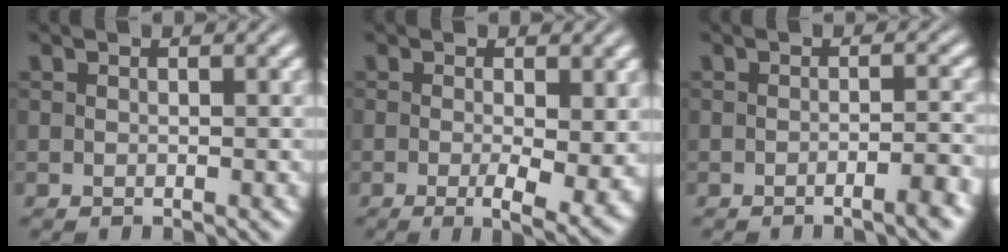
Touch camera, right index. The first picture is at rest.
{"total": 4.8, "force": [-1.7, 1.2, 4.4], "torque": [-0.064, -0.025, -0.020]}
{"total": 1.9, "force": [-1.6, -0.3, 1.1], "torque": [-0.013, 0.008, -0.032]}